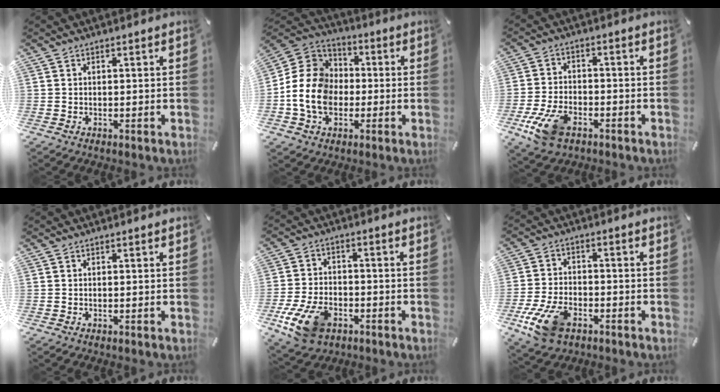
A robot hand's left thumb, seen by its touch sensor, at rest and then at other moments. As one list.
[{"total": 13.8, "force": [-3.1, 11.9, 6.3], "torque": [-0.148, 0.029, -0.059]}, {"total": 9.8, "force": [-4.9, 5.7, 6.3], "torque": [-0.138, 0.013, -0.088]}, {"total": 0.0}, {"total": 11.8, "force": [-5.6, 7.5, 7.3], "torque": [-0.154, 0.024, -0.097]}, {"total": 11.0, "force": [-5.5, 6.5, 7.0], "torque": [-0.151, 0.018, -0.097]}]